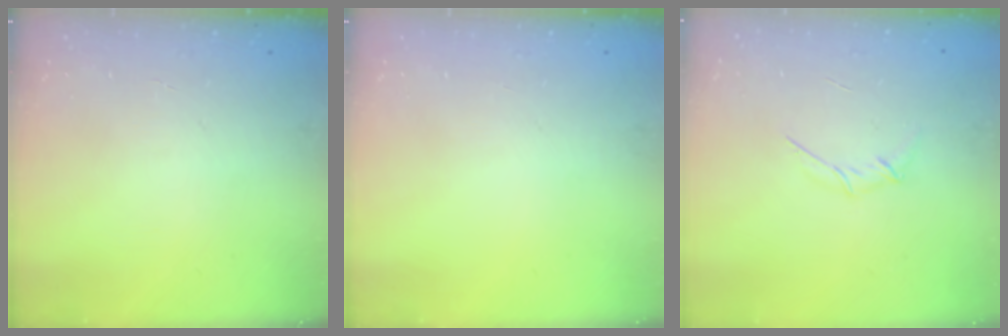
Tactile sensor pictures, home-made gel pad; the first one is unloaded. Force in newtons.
{"total": 0.0}
{"total": 3.1, "press": 3.0, "slide": 0.8}